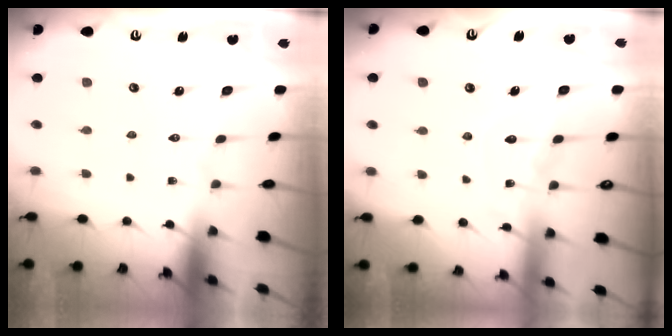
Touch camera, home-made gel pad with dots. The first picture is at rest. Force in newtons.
{"total": 7.9, "press": 7.8, "slide": 0.7}